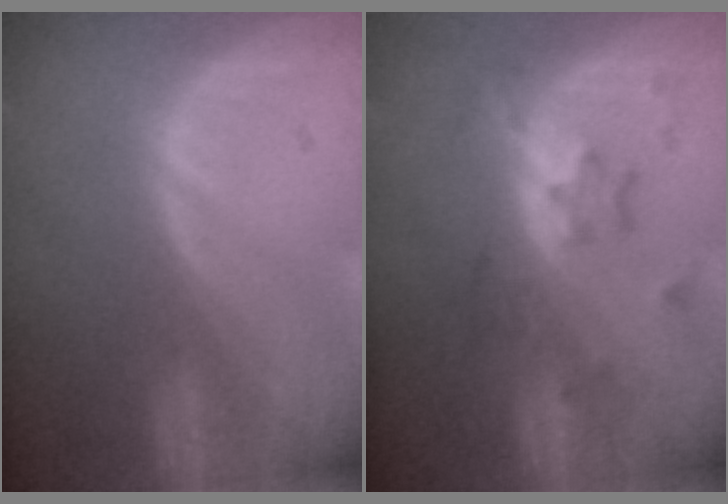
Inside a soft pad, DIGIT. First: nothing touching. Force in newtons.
{"total": 6.0, "press": 5.8, "slide": 1.6}